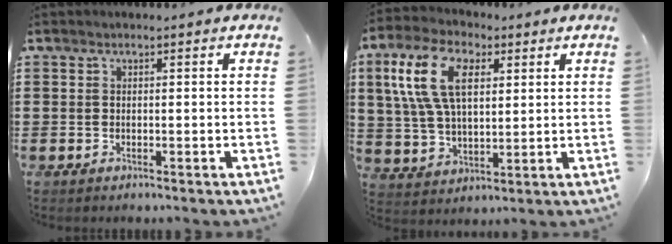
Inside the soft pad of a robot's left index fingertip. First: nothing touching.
{"total": 12.0, "force": [4.6, 6.5, 9.0], "torque": [-0.208, 0.014, 0.082]}